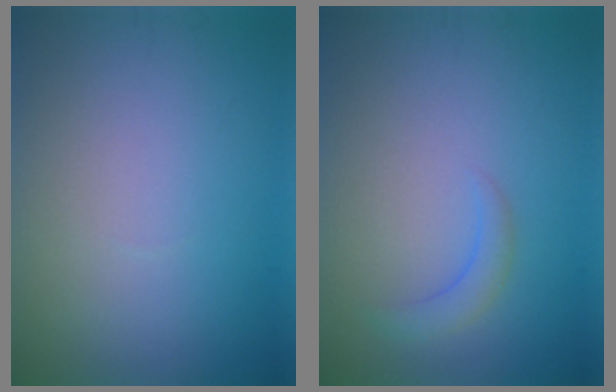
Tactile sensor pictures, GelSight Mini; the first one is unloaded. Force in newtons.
{"total": 1.7, "press": 1.7, "slide": 0.3}